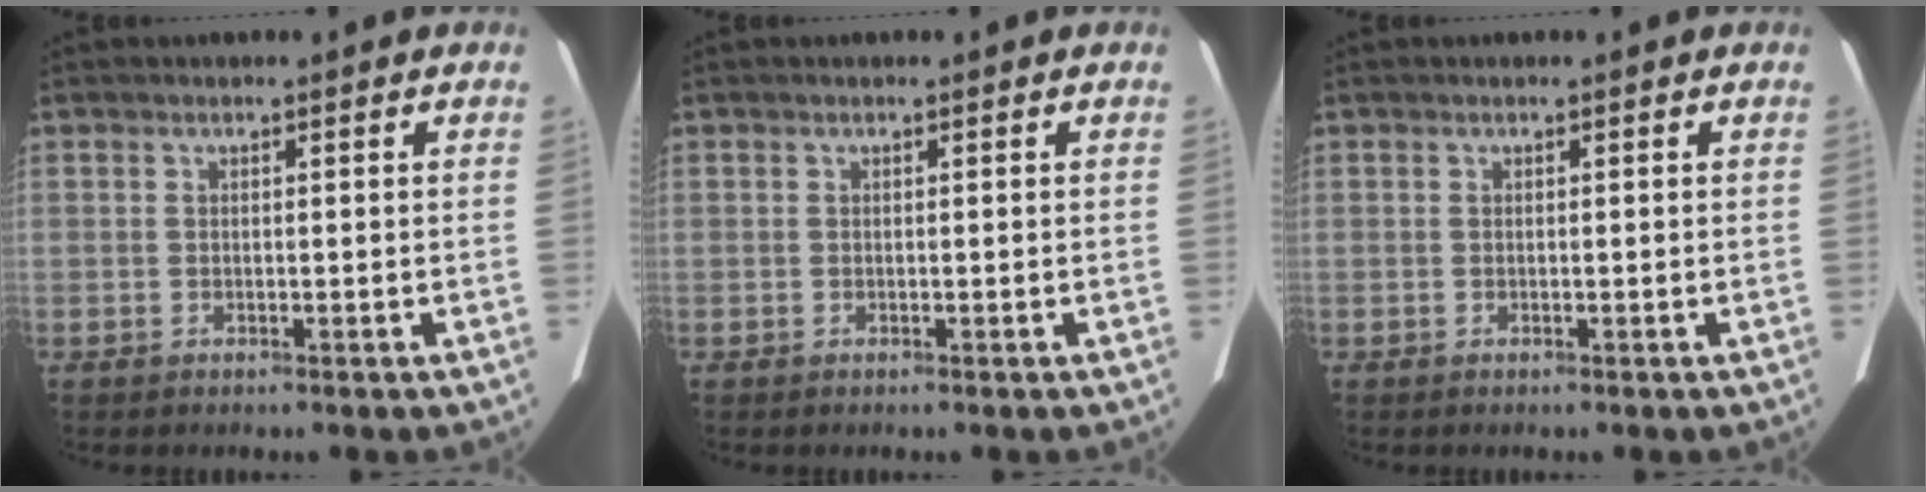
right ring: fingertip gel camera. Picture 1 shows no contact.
{"total": 0.0}
{"total": 0.0}